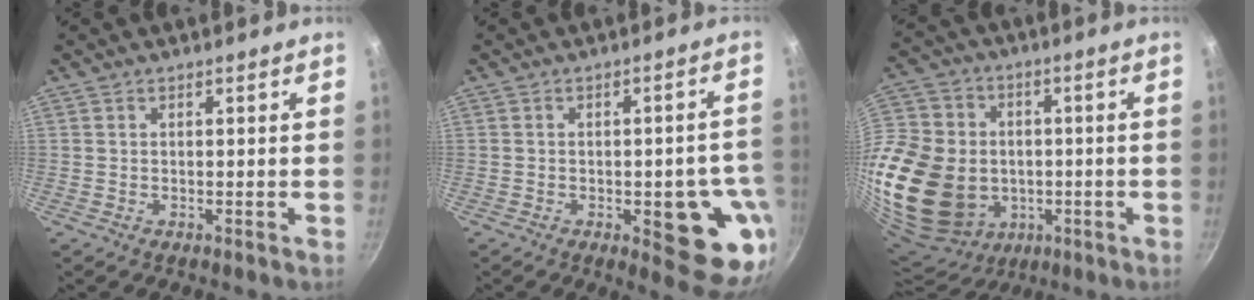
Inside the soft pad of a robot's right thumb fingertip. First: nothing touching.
{"total": 14.3, "force": [-4.2, 5.6, 12.5], "torque": [-0.094, 0.014, -0.051]}
{"total": 31.6, "force": [-4.4, 25.2, 18.7], "torque": [-0.420, 0.025, -0.051]}